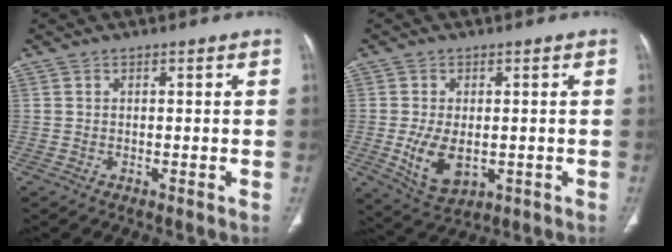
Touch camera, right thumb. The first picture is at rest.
{"total": 7.9, "force": [-1.3, 4.7, 6.2], "torque": [-0.109, -0.010, -0.007]}